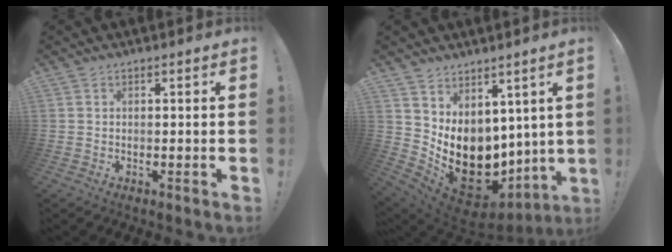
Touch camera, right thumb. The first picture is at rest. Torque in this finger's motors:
{"motor_torque": [1.85, 2.31, 1.34, 1.18, 0.16]}